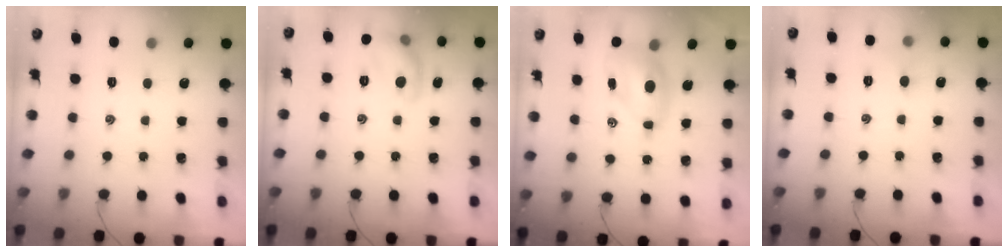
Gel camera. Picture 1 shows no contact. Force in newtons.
{"total": 8.4, "press": 8.3, "slide": 1.4}
{"total": 6.7, "press": 6.6, "slide": 1.1}
{"total": 3.8, "press": 3.6, "slide": 1.2}